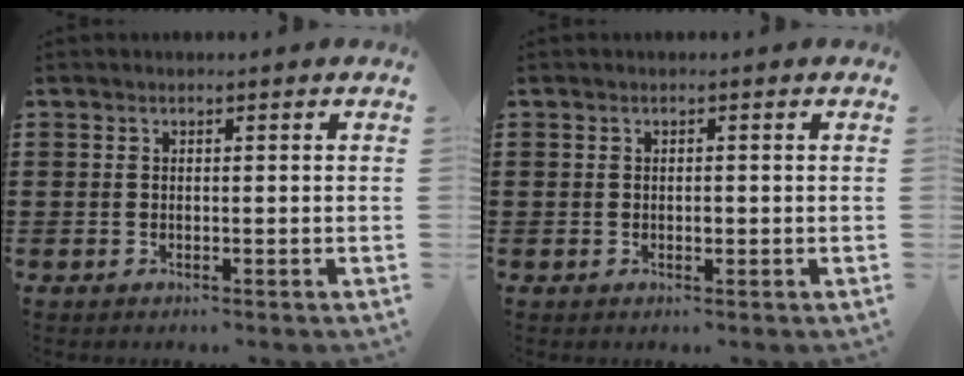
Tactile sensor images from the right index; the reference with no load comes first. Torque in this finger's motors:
{"motor_torque": [-0.19, 0.15, 0.00, 0.00]}